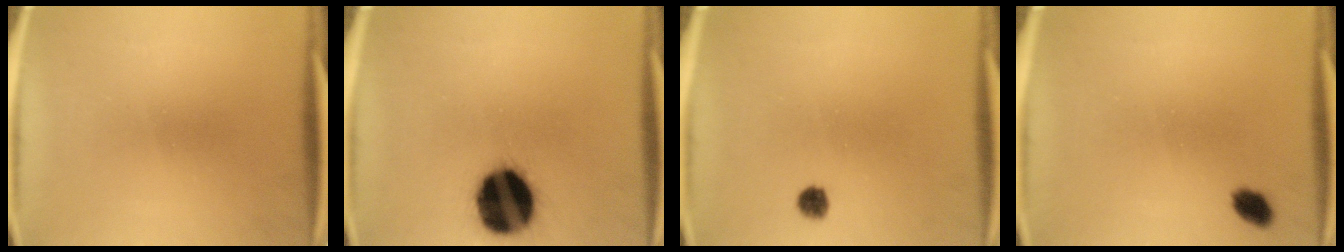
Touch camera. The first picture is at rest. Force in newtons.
{"total": 19.8}
{"total": 2.2}
{"total": 2.8}